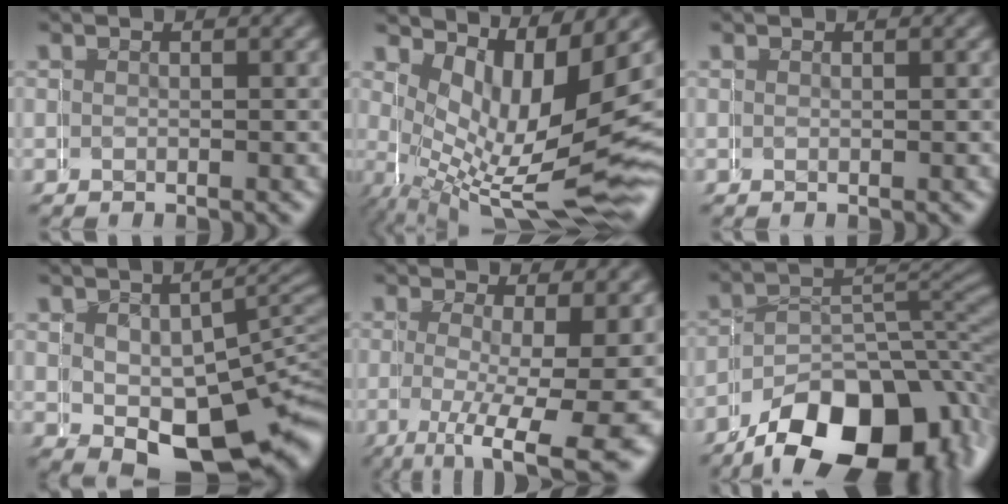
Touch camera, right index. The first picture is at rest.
{"total": 7.9, "force": [0.3, 2.6, 7.5], "torque": [-0.128, -0.047, 0.032]}
{"total": 0.0}
{"total": 8.9, "force": [-2.7, 5.1, 6.8], "torque": [-0.084, -0.043, -0.013]}
{"total": 6.3, "force": [-2.0, 1.1, 5.9], "torque": [-0.106, -0.034, -0.010]}
{"total": 13.0, "force": [-6.4, 6.6, 9.2], "torque": [-0.114, -0.035, -0.084]}